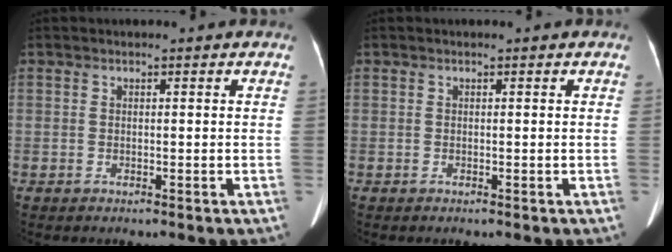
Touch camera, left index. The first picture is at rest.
{"total": 0.0}